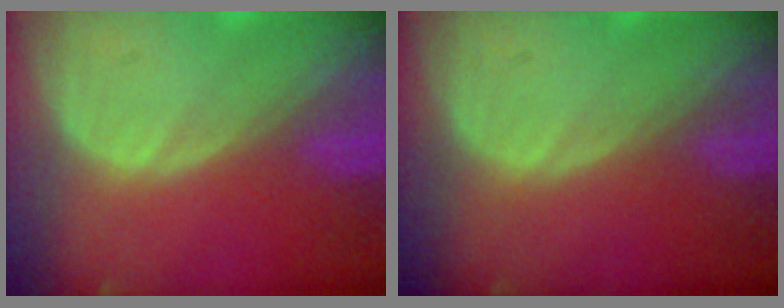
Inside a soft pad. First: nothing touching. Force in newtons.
{"total": 0.0}